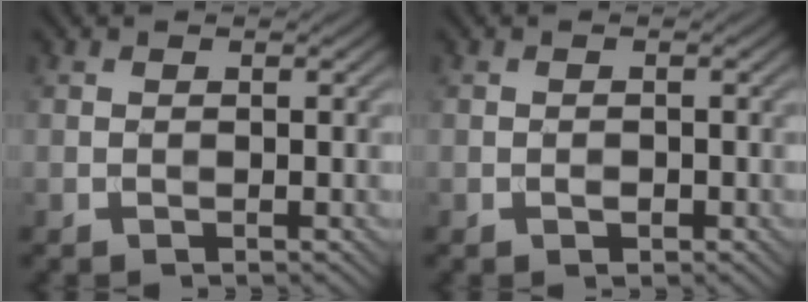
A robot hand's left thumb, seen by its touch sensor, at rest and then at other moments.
{"total": 0.9, "force": [-0.4, 0.6, 0.5], "torque": [-0.006, 0.002, -0.007]}